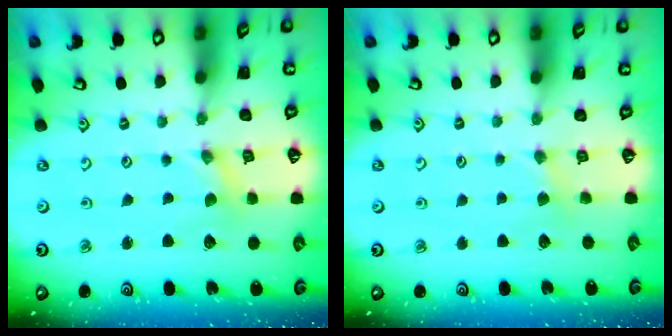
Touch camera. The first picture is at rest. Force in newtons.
{"total": 1.9, "press": 1.9, "slide": 0.3}